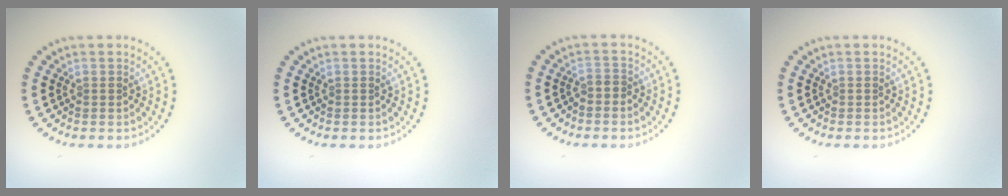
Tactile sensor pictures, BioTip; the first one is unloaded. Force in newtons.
{"total": 0.0}
{"total": 0.8, "press": 0.5, "slide": 0.6}
{"total": 0.0}